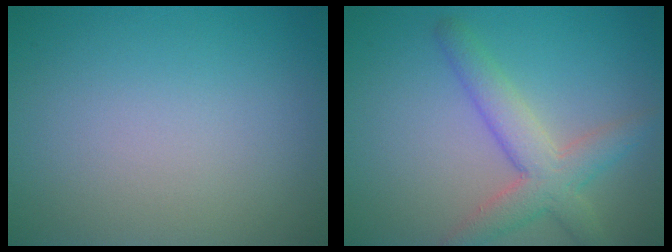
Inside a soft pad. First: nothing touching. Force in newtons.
{"total": 4.6, "press": 4.6, "slide": 0.3}